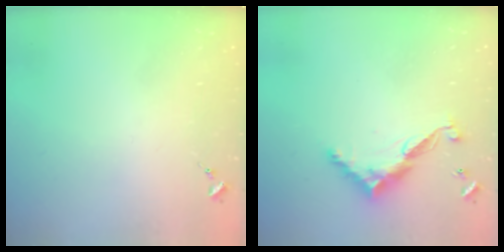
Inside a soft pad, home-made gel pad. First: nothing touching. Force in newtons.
{"total": 11.7, "press": 11.7, "slide": 0.3}